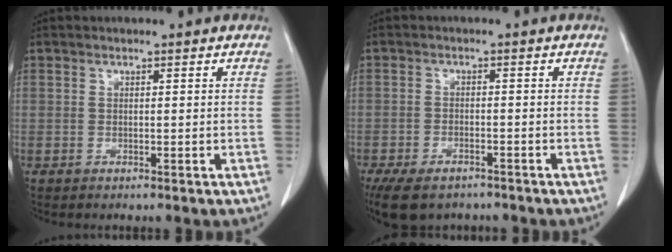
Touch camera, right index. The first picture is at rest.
{"total": 8.9, "force": [-6.6, 4.3, 4.2], "torque": [-0.083, -0.005, -0.102]}